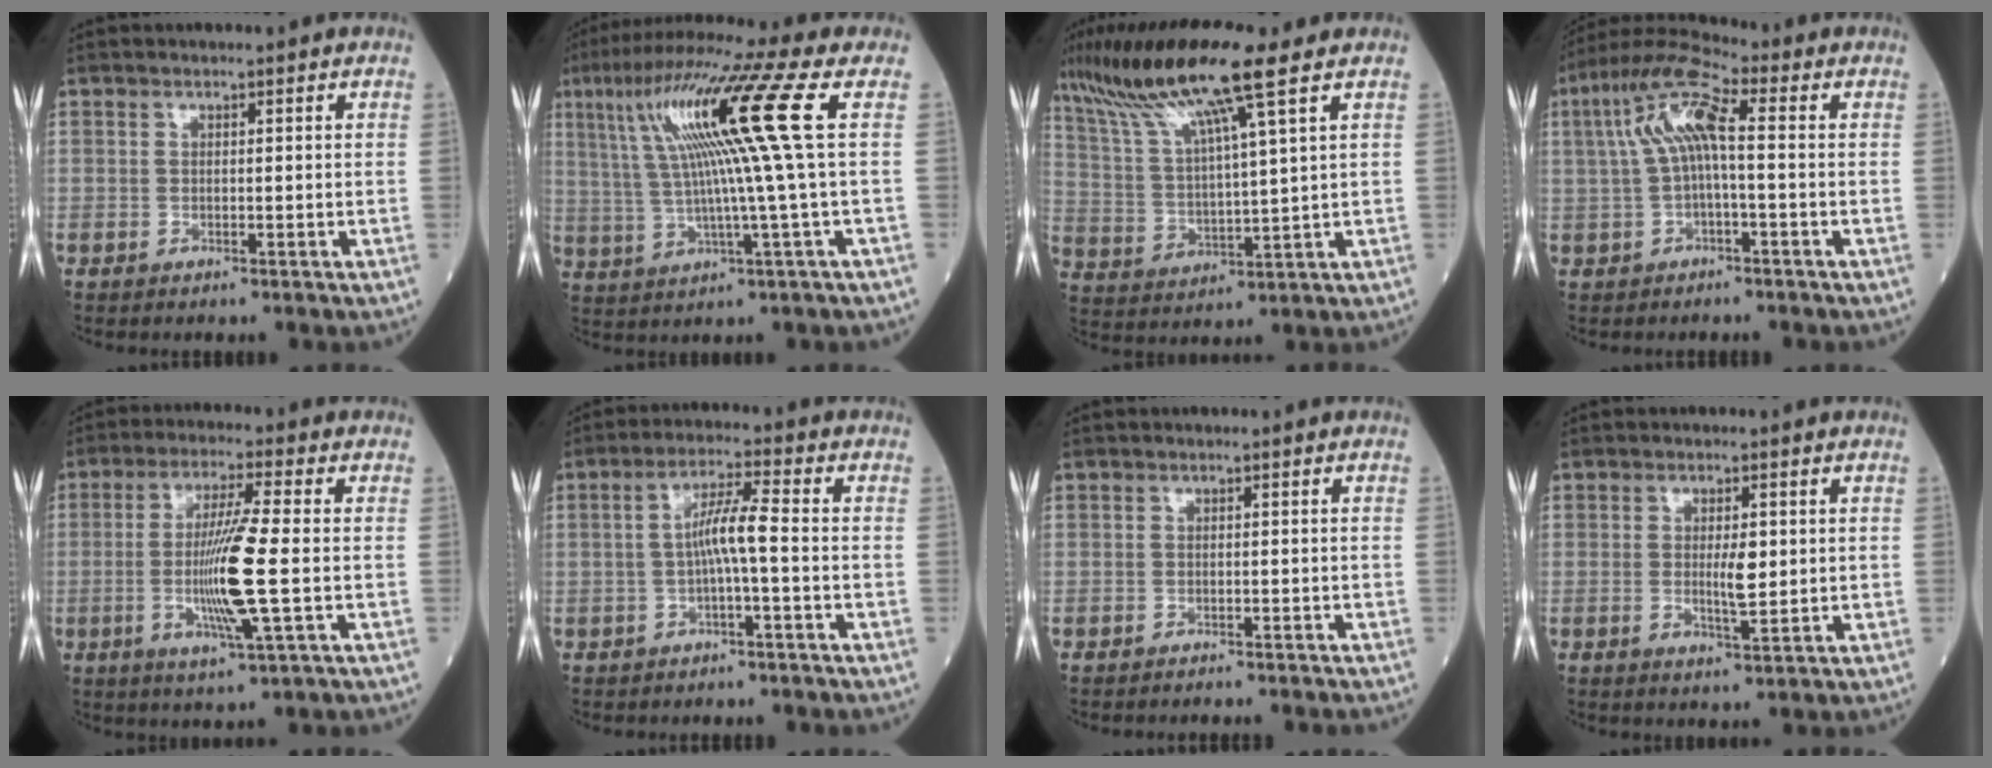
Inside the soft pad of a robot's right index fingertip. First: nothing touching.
{"total": 15.1, "force": [4.2, -2.1, 14.4], "torque": [-0.259, 0.031, 0.073]}
{"total": 15.3, "force": [10.3, -0.6, 11.3], "torque": [-0.218, 0.019, 0.188]}
{"total": 8.9, "force": [1.1, 1.6, 8.7], "torque": [-0.178, 0.034, 0.016]}
{"total": 10.3, "force": [-1.5, -0.5, 10.2], "torque": [-0.200, -0.011, -0.030]}
{"total": 5.1, "force": [-0.7, -0.1, 5.1], "torque": [-0.094, 0.015, -0.010]}
{"total": 4.2, "force": [-4.0, 0.2, 1.2], "torque": [-0.017, -0.011, -0.045]}
{"total": 3.5, "force": [0.2, 0.7, 3.4], "torque": [-0.062, -0.003, 0.006]}